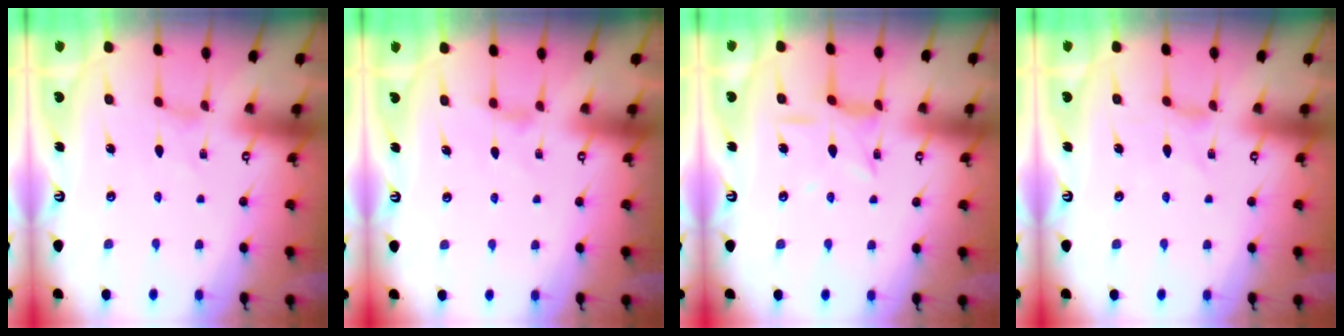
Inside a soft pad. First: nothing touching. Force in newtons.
{"total": 3.5, "press": 3.4, "slide": 0.5}
{"total": 6.3, "press": 6.3, "slide": 0.6}
{"total": 0.0}